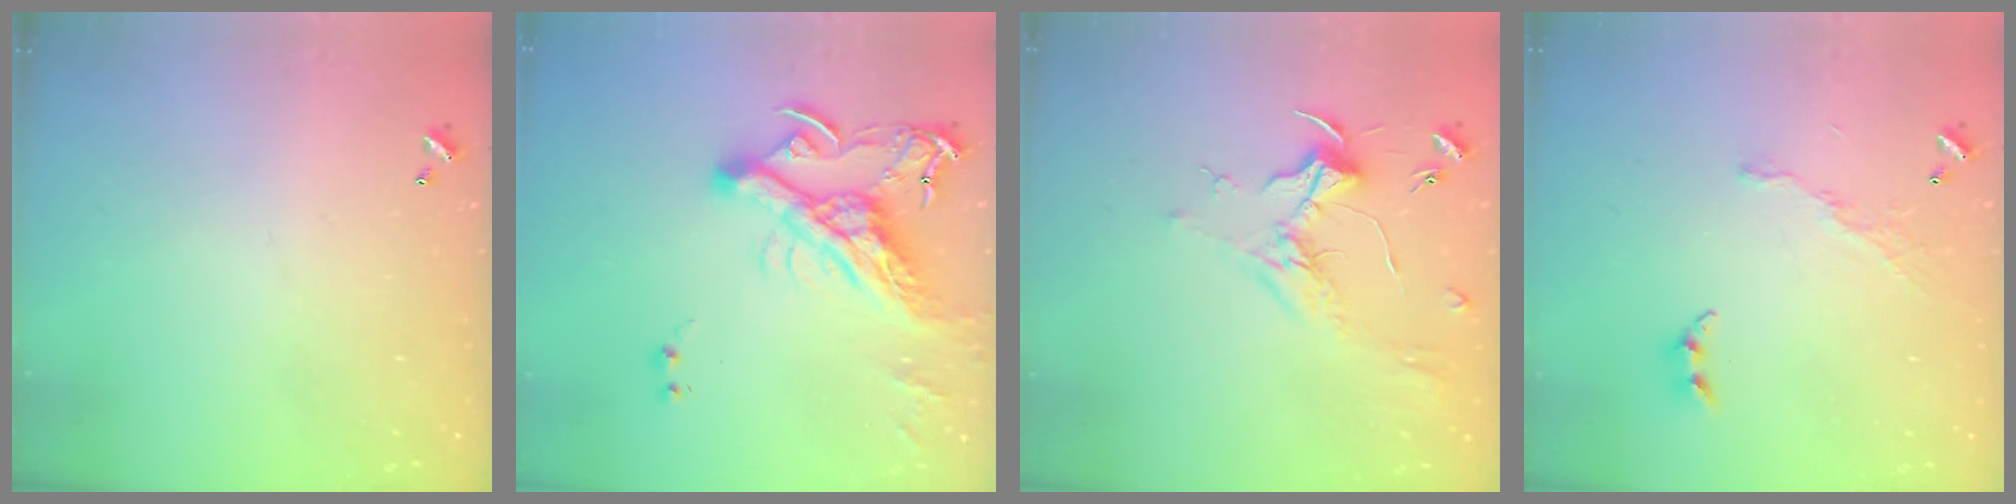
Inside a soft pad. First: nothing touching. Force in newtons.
{"total": 14.9, "press": 14.7, "slide": 2.3}
{"total": 2.0, "press": 1.8, "slide": 0.7}
{"total": 7.1, "press": 7.1, "slide": 0.6}